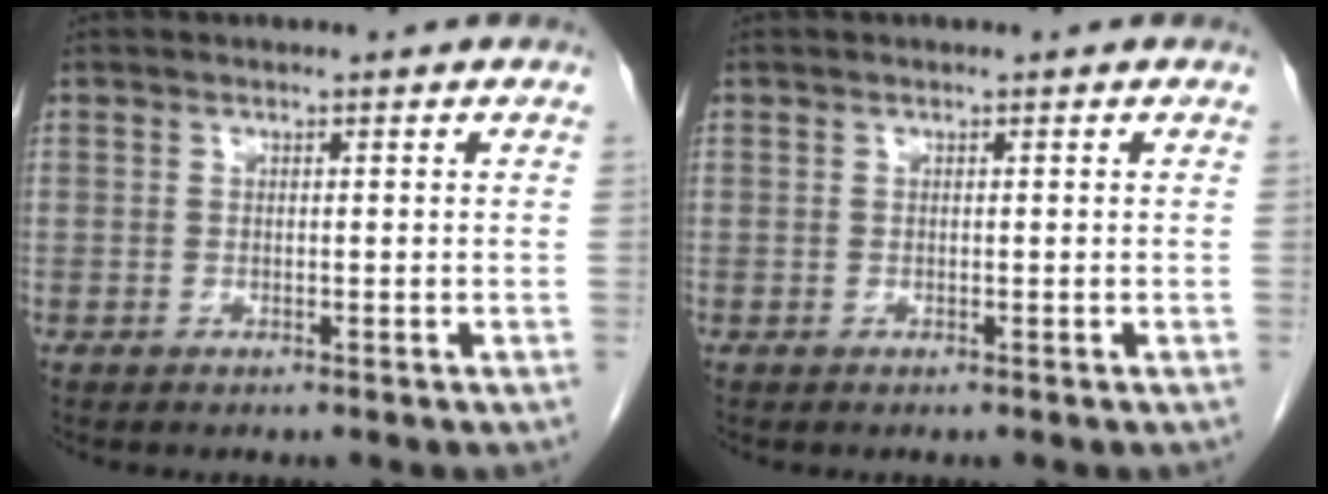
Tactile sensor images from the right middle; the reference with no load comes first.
{"total": 0.0}